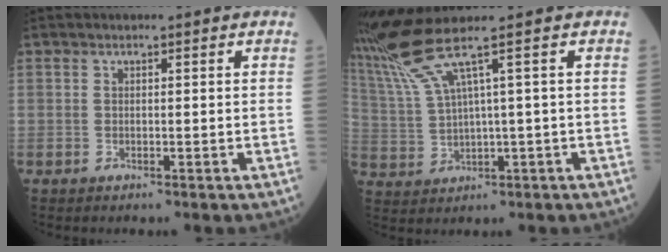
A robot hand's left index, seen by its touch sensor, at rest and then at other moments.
{"total": 6.4, "force": [4.8, -2.4, 3.6], "torque": [-0.095, 0.003, 0.111]}